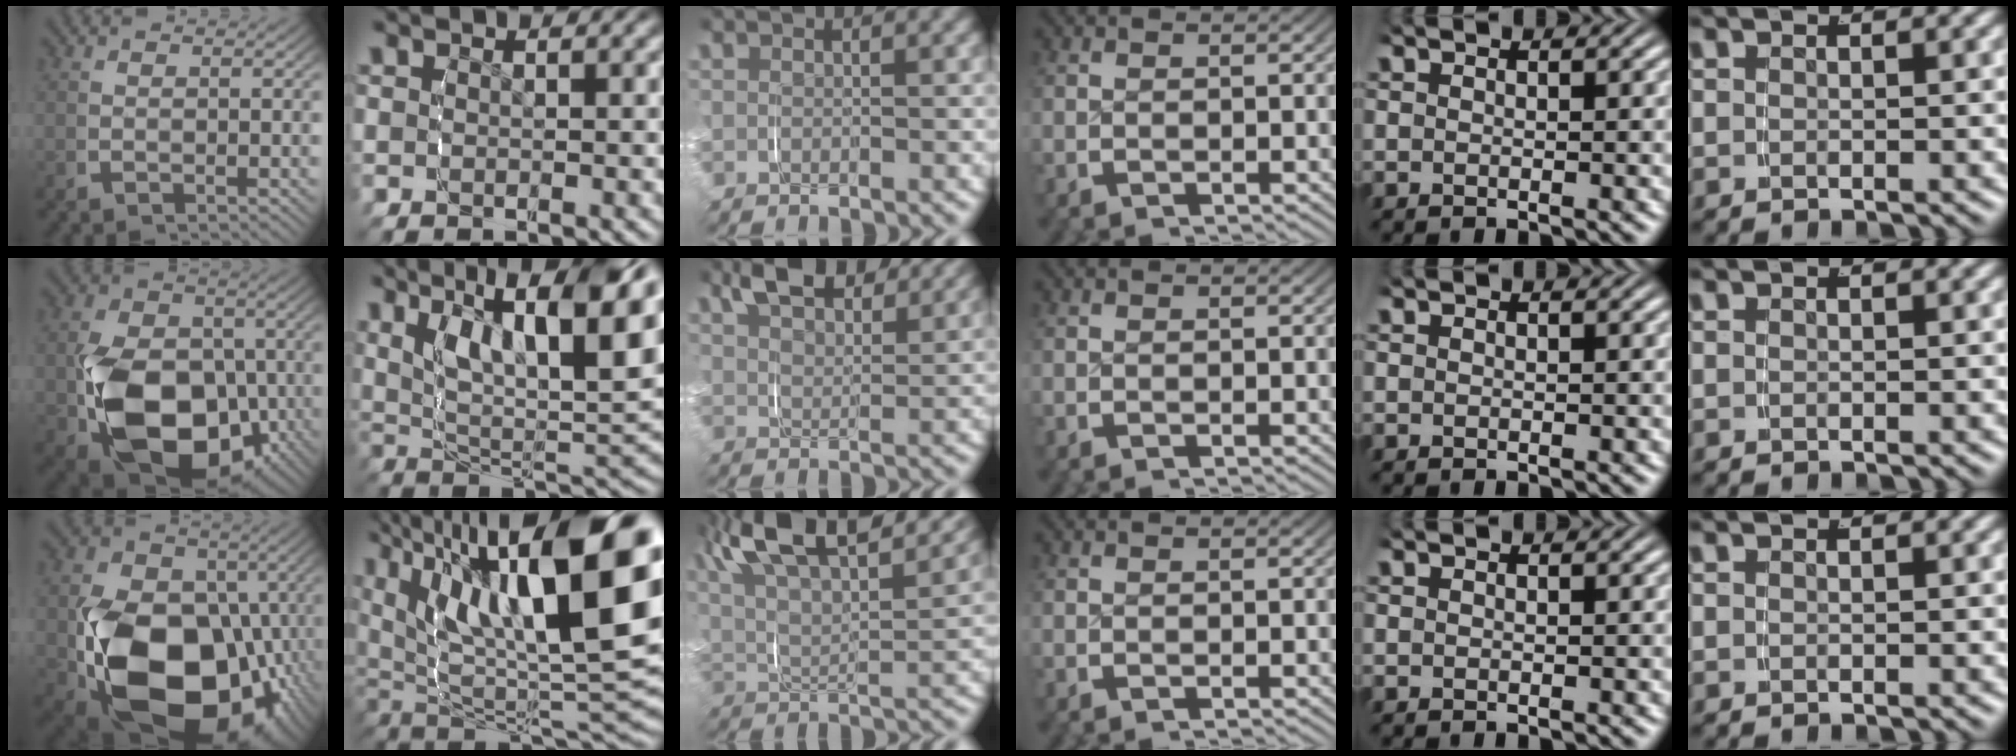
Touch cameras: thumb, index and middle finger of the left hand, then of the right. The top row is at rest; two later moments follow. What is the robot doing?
{"motion": "grasp_and_lifting", "object": "key"}